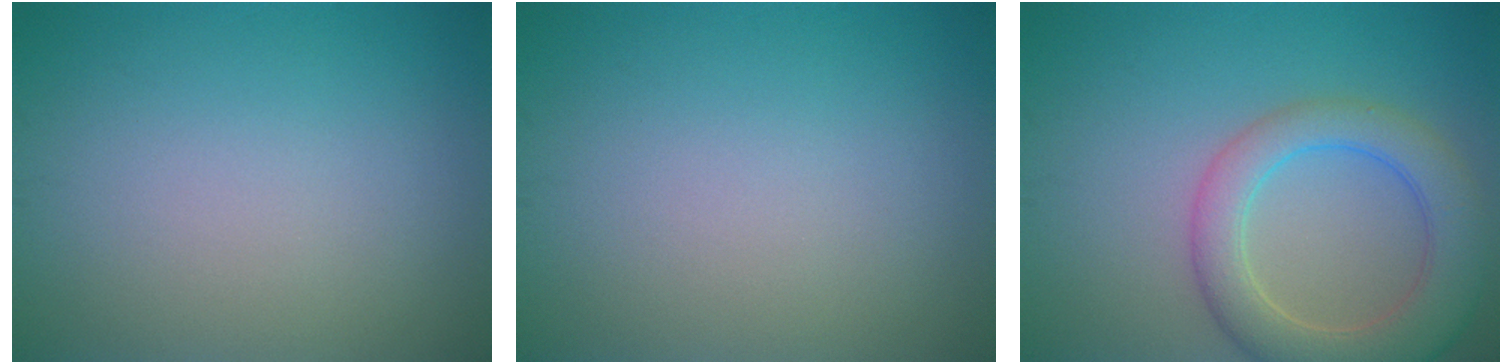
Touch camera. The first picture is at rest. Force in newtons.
{"total": 0.0}
{"total": 6.1, "press": 6.1, "slide": 0.4}